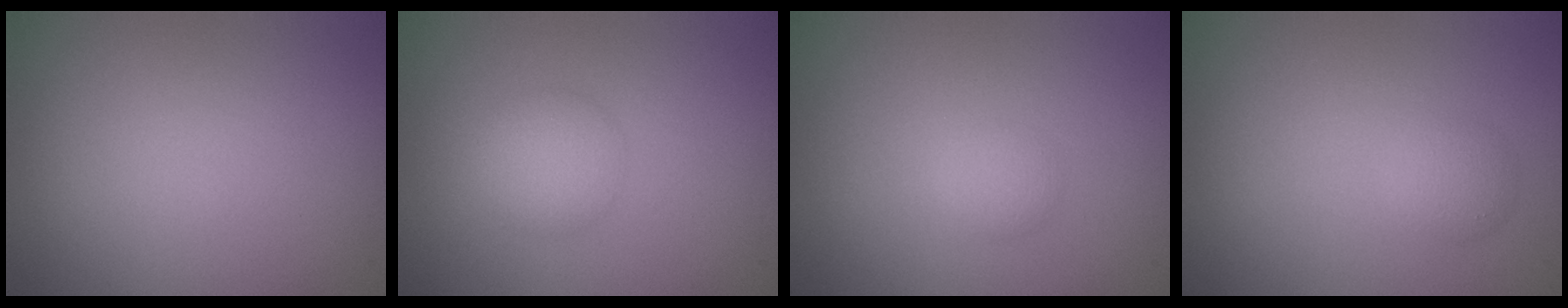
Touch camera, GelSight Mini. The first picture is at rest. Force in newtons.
{"total": 2.5, "press": 2.4, "slide": 0.2}
{"total": 1.2, "press": 1.2, "slide": 0.1}
{"total": 1.3, "press": 1.3, "slide": 0.0}